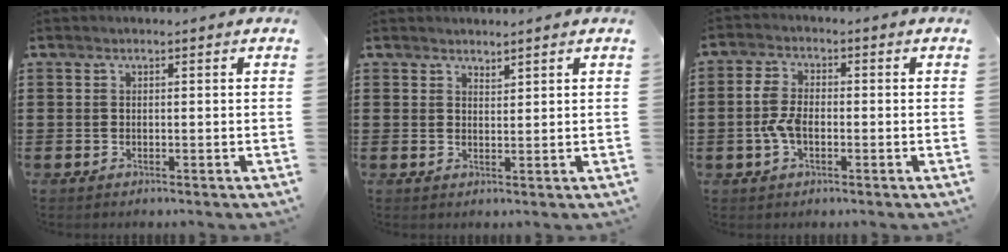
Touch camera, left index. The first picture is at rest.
{"total": 1.6, "force": [1.6, 0.1, 0.0], "torque": [-0.002, 0.001, 0.031]}
{"total": 5.1, "force": [-1.0, 2.8, 4.1], "torque": [-0.102, -0.004, -0.024]}